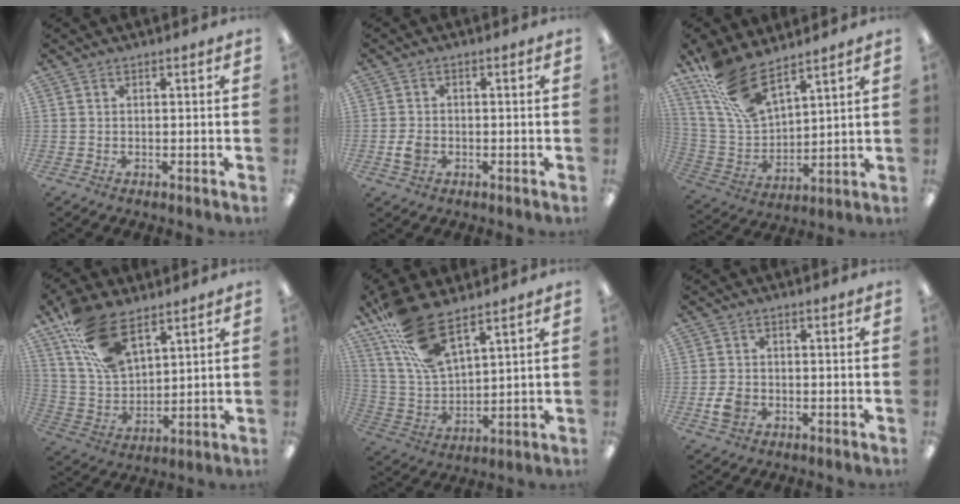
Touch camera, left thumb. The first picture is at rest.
{"total": 3.1, "force": [-0.9, 2.3, 1.9], "torque": [-0.038, 0.002, -0.017]}
{"total": 15.3, "force": [11.3, 6.1, 8.3], "torque": [-0.193, -0.051, 0.211]}
{"total": 16.4, "force": [10.1, 8.5, 9.8], "torque": [-0.201, -0.030, 0.189]}
{"total": 15.6, "force": [10.7, 5.6, 9.9], "torque": [-0.229, -0.043, 0.193]}
{"total": 4.2, "force": [-1.5, 3.1, 2.5], "torque": [-0.052, 0.003, -0.026]}